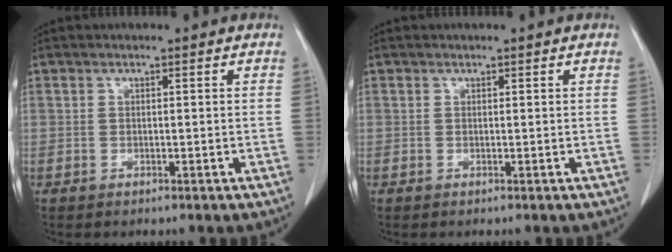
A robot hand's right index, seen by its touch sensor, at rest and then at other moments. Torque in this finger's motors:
{"motor_torque": [0.05, -0.03, 0.00, 0.01]}